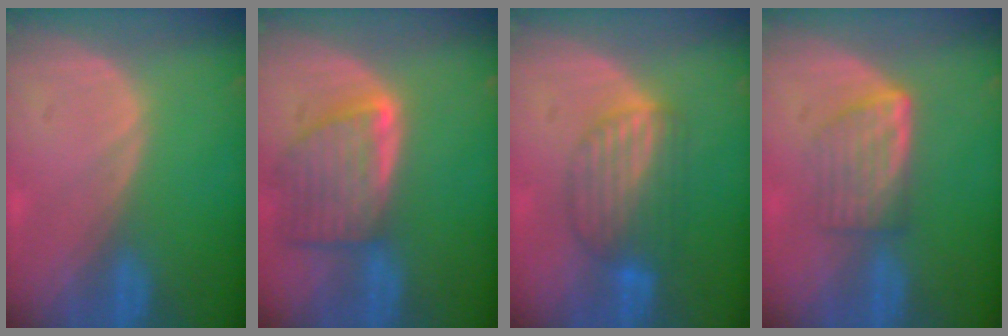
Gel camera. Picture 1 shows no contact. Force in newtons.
{"total": 8.1, "press": 7.4, "slide": 3.3}
{"total": 6.4, "press": 6.4, "slide": 0.2}
{"total": 5.8, "press": 5.2, "slide": 2.4}